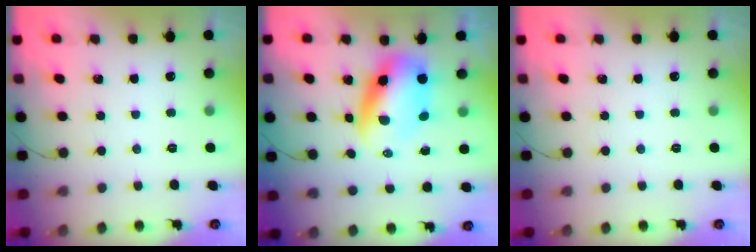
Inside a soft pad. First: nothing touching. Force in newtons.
{"total": 7.6, "press": 7.3, "slide": 2.3}
{"total": 0.0}